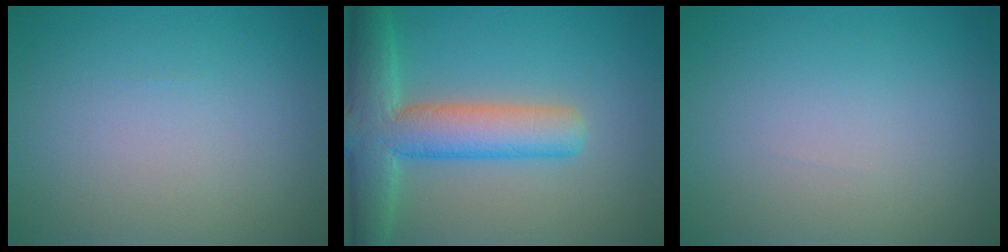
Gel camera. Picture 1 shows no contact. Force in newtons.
{"total": 7.6, "press": 7.6, "slide": 0.5}
{"total": 0.0}